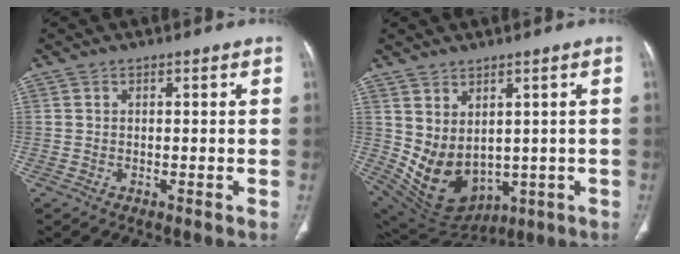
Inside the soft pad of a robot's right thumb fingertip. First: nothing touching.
{"total": 12.0, "force": [0.5, 8.5, 8.4], "torque": [-0.134, -0.015, 0.054]}